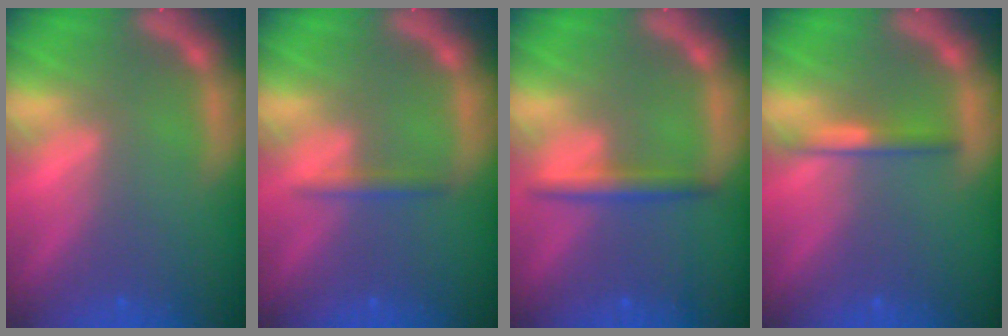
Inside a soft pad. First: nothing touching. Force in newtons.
{"total": 1.4}
{"total": 2.4}
{"total": 2.0}